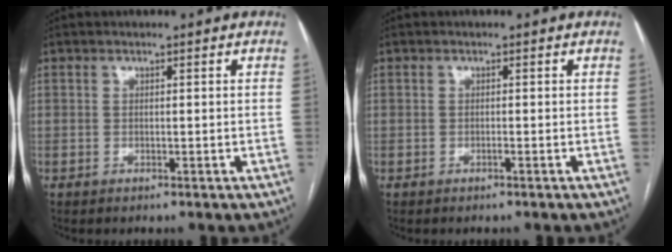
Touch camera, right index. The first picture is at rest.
{"total": 0.0}